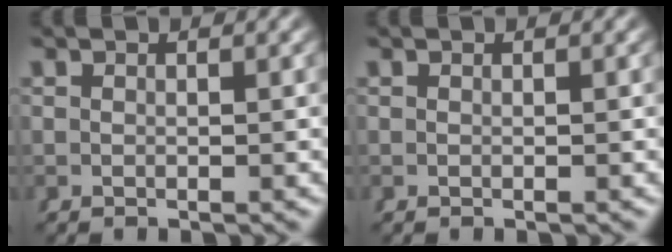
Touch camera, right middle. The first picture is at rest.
{"total": 0.0}